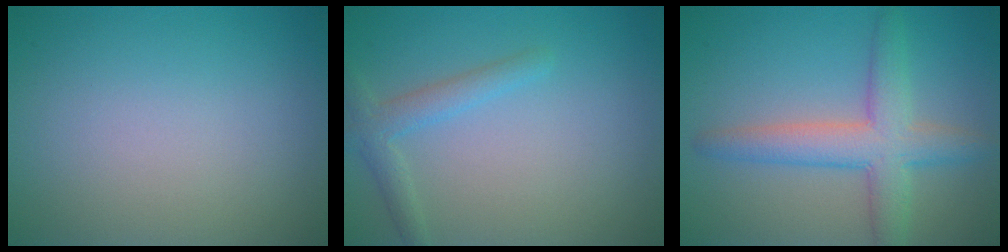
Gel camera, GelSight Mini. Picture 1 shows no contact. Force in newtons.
{"total": 2.2, "press": 2.2, "slide": 0.0}
{"total": 5.2, "press": 5.2, "slide": 0.2}